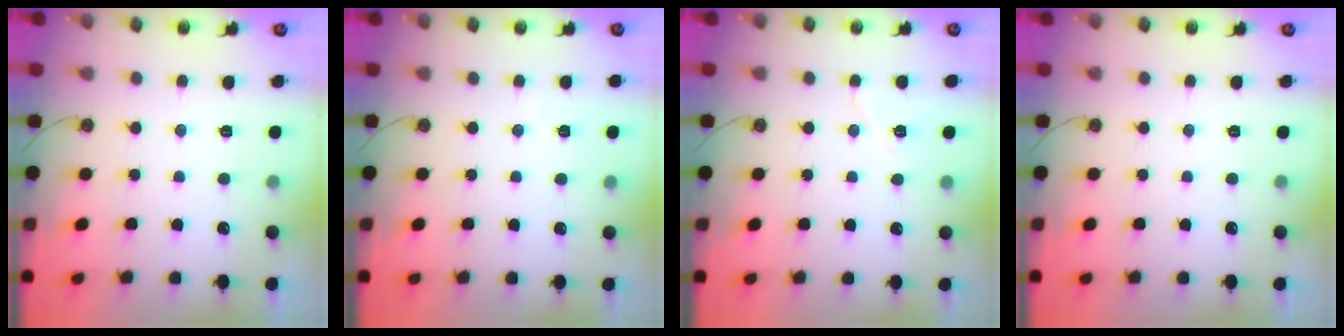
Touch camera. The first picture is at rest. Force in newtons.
{"total": 2.0, "press": 1.9, "slide": 0.8}
{"total": 5.6, "press": 5.0, "slide": 2.4}
{"total": 0.0}